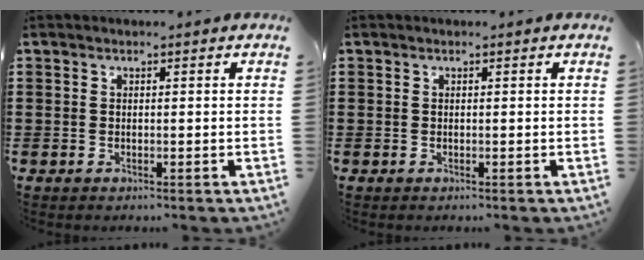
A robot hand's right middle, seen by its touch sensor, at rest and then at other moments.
{"total": 0.0}